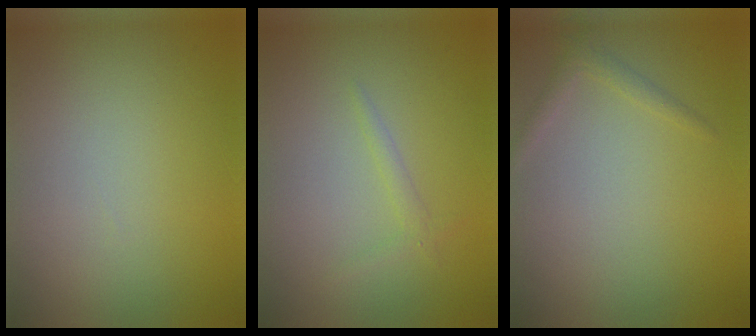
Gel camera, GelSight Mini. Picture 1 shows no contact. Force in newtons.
{"total": 0.9, "press": 0.9, "slide": 0.1}
{"total": 1.1, "press": 1.1, "slide": 0.1}